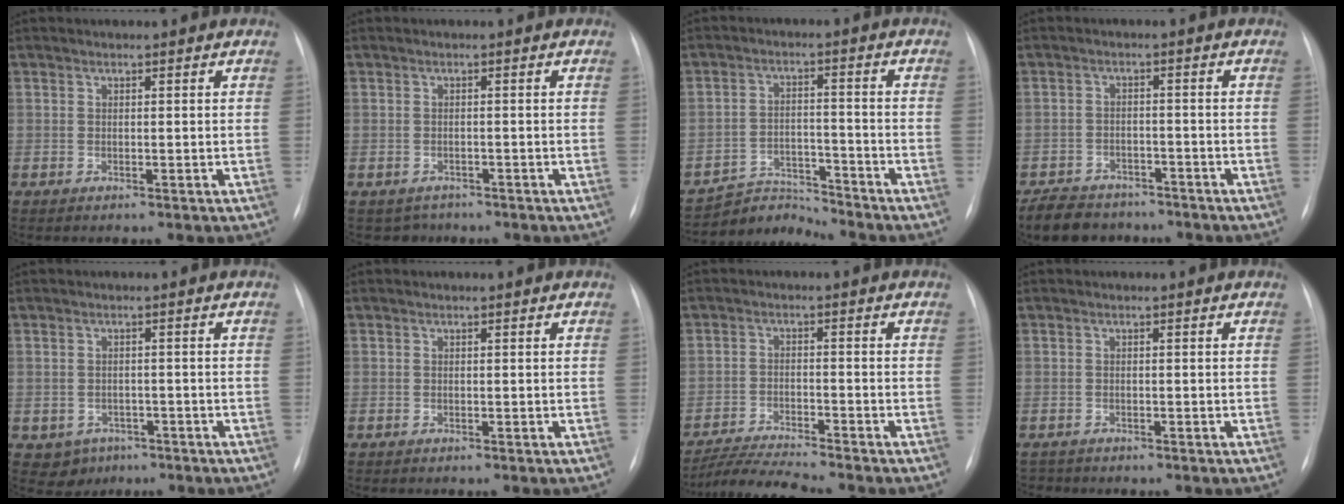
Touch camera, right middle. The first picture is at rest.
{"total": 2.3, "force": [-1.7, 1.5, -0.3], "torque": [0.001, 0.003, -0.024]}
{"total": 5.7, "force": [-5.5, 0.1, -1.7], "torque": [0.025, 0.009, -0.091]}
{"total": 8.0, "force": [-6.7, 3.9, 2.1], "torque": [-0.036, -0.002, -0.101]}
{"total": 3.8, "force": [-1.9, 3.2, 0.7], "torque": [-0.011, 0.007, -0.016]}
{"total": 0.0}
{"total": 6.9, "force": [-6.5, -1.1, 2.0], "torque": [-0.038, -0.019, -0.117]}
{"total": 1.2, "force": [-1.1, 0.4, -0.3], "torque": [0.004, -0.003, -0.016]}